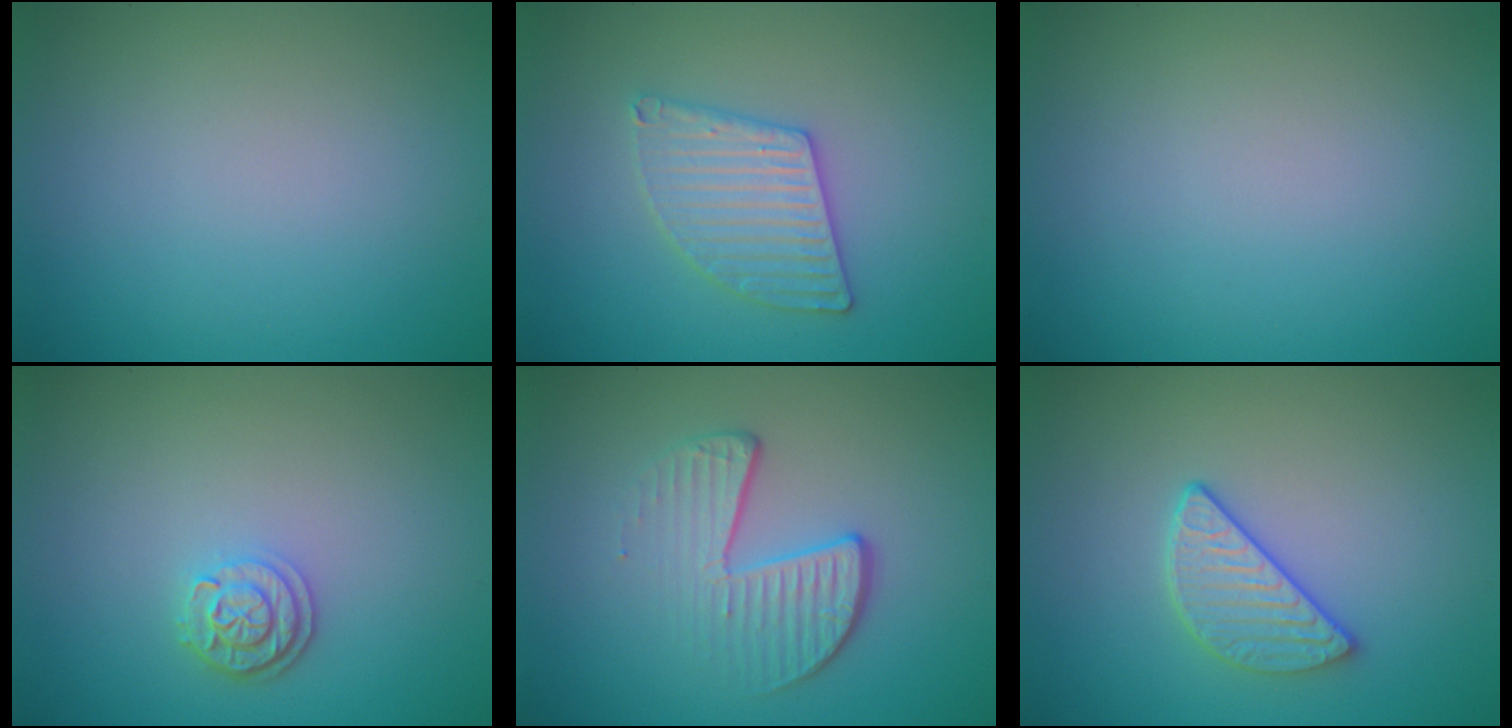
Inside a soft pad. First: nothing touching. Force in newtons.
{"total": 3.0, "press": 3.0, "slide": 0.2}
{"total": 0.0}
{"total": 2.4, "press": 2.1, "slide": 1.3}
{"total": 3.9, "press": 2.7, "slide": 2.8}
{"total": 2.9, "press": 2.6, "slide": 1.3}